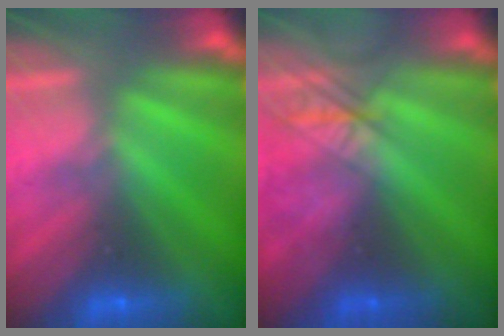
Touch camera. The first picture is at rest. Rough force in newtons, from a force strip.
{"total": 2.5}